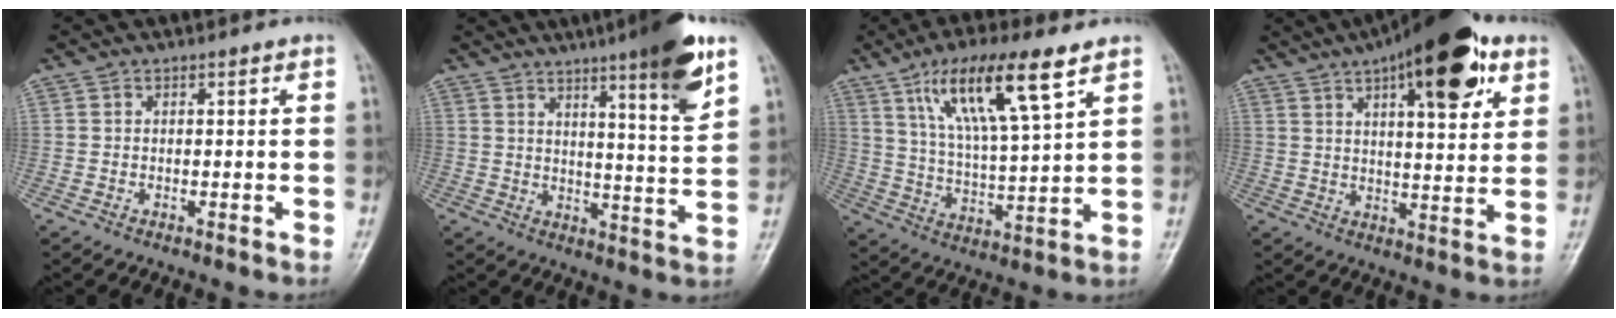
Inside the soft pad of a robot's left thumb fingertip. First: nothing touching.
{"total": 13.4, "force": [8.0, 1.2, 10.7], "torque": [-0.144, -0.044, 0.115]}
{"total": 15.4, "force": [8.4, 3.1, 12.5], "torque": [-0.221, -0.028, 0.158]}
{"total": 19.3, "force": [10.0, 6.8, 15.0], "torque": [-0.197, -0.021, 0.146]}